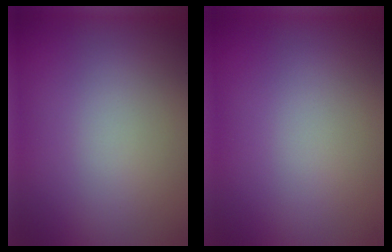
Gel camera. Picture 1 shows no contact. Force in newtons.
{"total": 0.0}